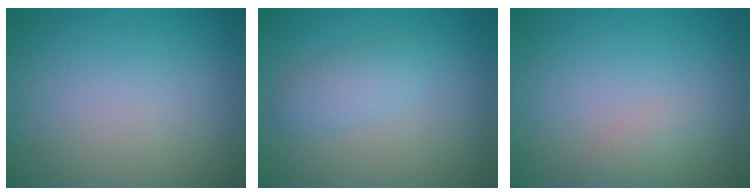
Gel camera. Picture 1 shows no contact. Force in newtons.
{"total": 2.0, "press": 2.0, "slide": 0.1}
{"total": 1.4, "press": 1.4, "slide": 0.1}